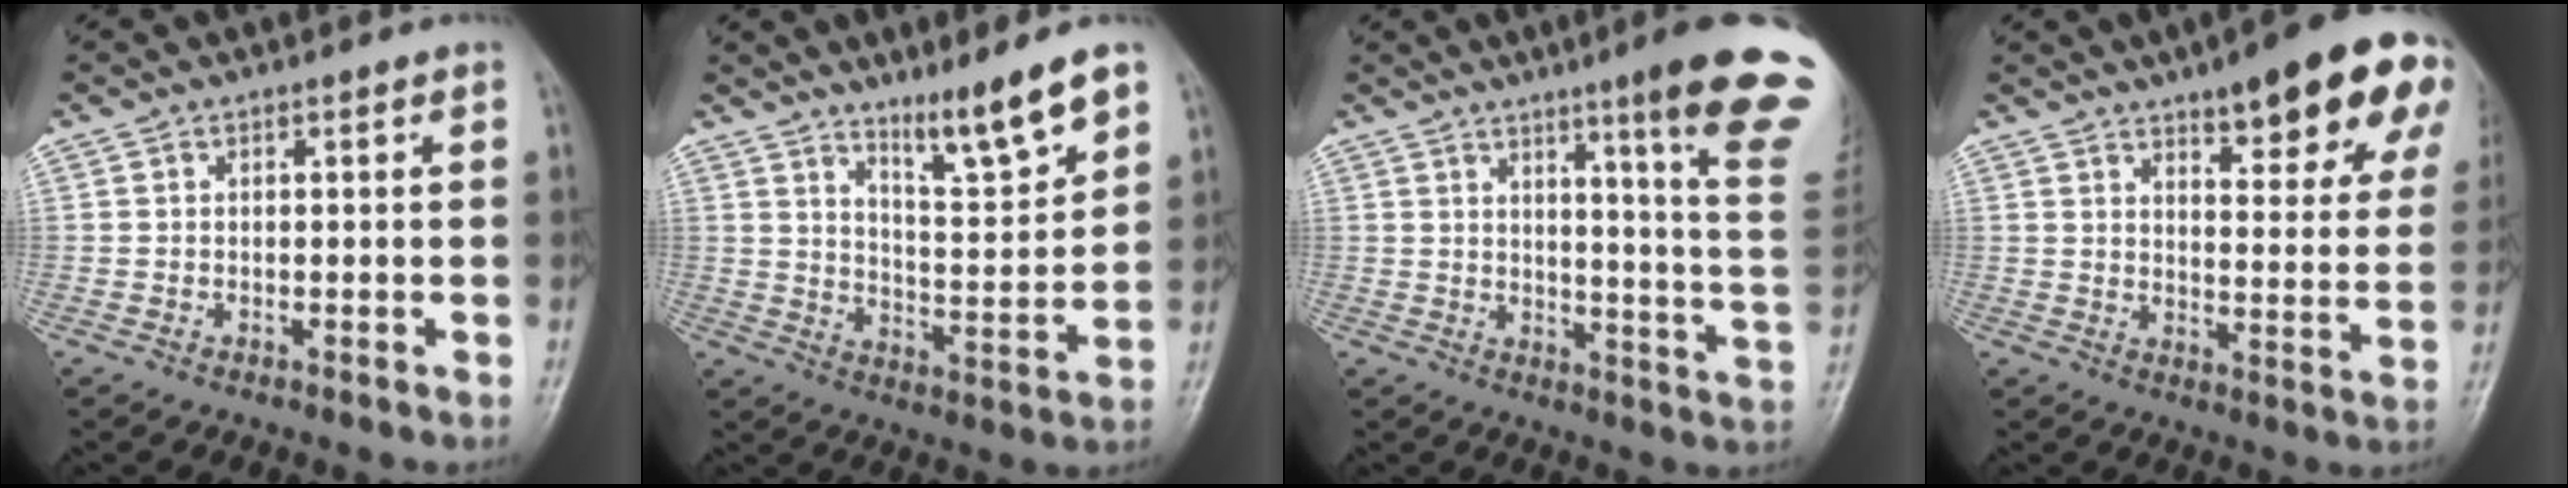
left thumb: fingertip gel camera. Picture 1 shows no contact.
{"total": 10.3, "force": [7.6, 0.8, 6.9], "torque": [-0.103, -0.065, 0.132]}
{"total": 18.8, "force": [11.7, 0.5, 14.8], "torque": [-0.168, -0.071, 0.143]}
{"total": 19.6, "force": [11.7, 5.6, 14.7], "torque": [-0.160, -0.041, 0.151]}